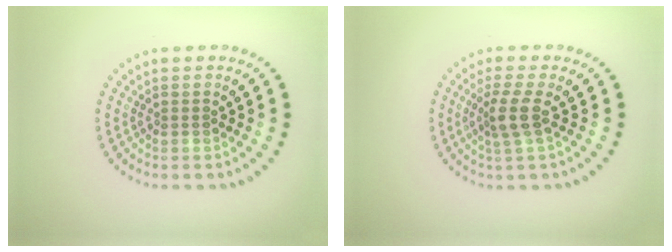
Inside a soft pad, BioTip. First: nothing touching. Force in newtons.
{"total": 2.6, "press": 2.1, "slide": 1.6}